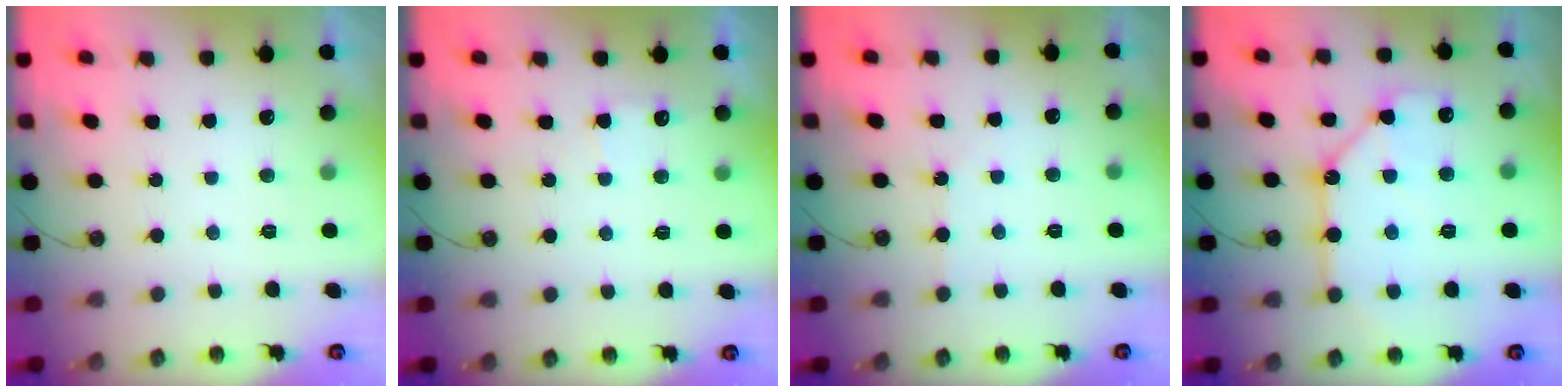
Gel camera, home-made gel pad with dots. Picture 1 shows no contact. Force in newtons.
{"total": 5.2, "press": 5.2, "slide": 0.6}
{"total": 1.6, "press": 1.5, "slide": 0.3}
{"total": 11.7, "press": 11.7, "slide": 0.9}